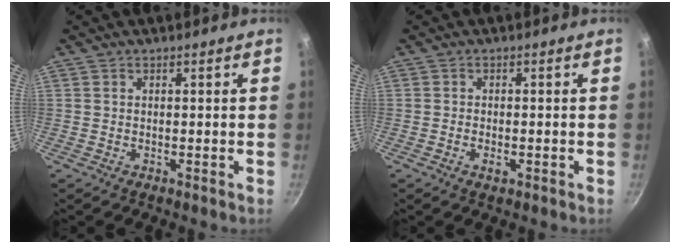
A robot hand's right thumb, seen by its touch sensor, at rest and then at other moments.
{"total": 2.0, "force": [-0.8, 1.1, 1.5], "torque": [-0.031, 0.001, -0.016]}